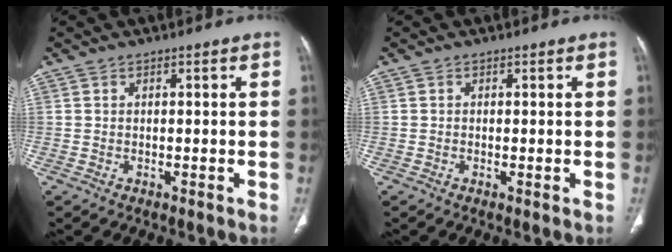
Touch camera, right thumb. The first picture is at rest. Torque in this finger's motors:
{"motor_torque": [1.62, 0.66, -0.05, -0.41, -0.03]}